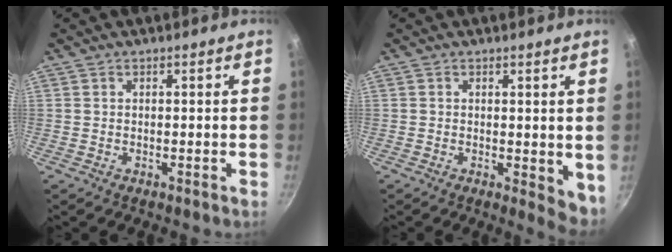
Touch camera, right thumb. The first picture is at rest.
{"total": 4.8, "force": [0.4, 2.4, 4.1], "torque": [-0.049, -0.008, 0.007]}